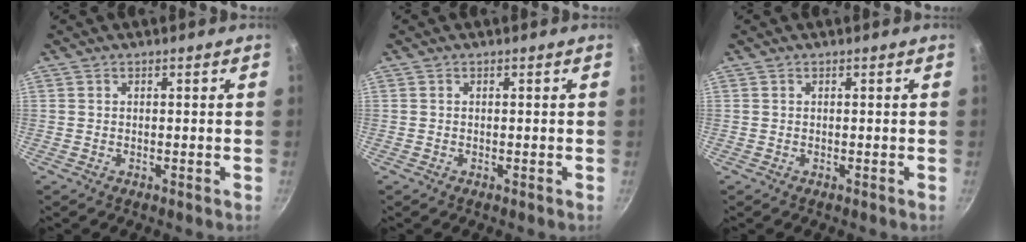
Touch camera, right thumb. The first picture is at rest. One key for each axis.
{"total": 0.0}
{"total": 0.0}